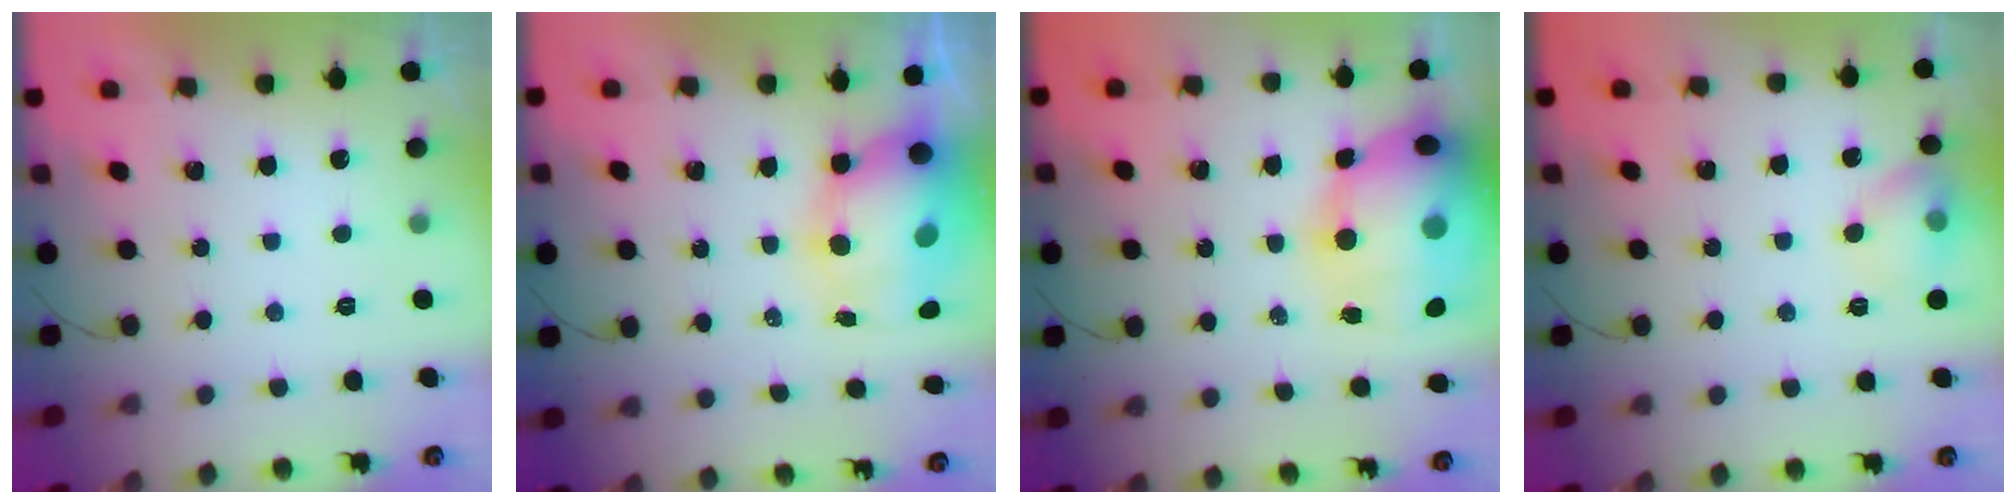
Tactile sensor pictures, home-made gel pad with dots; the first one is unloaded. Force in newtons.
{"total": 11.7, "press": 11.4, "slide": 2.8}
{"total": 24.2, "press": 23.6, "slide": 5.5}
{"total": 8.4, "press": 8.2, "slide": 1.8}